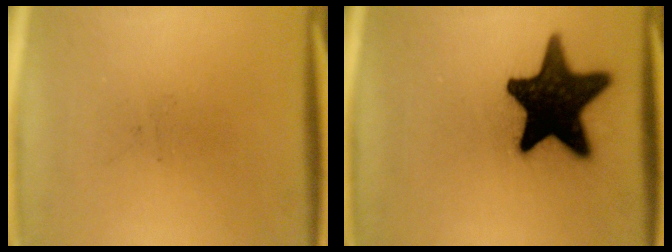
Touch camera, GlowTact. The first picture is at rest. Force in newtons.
{"total": 19.4}